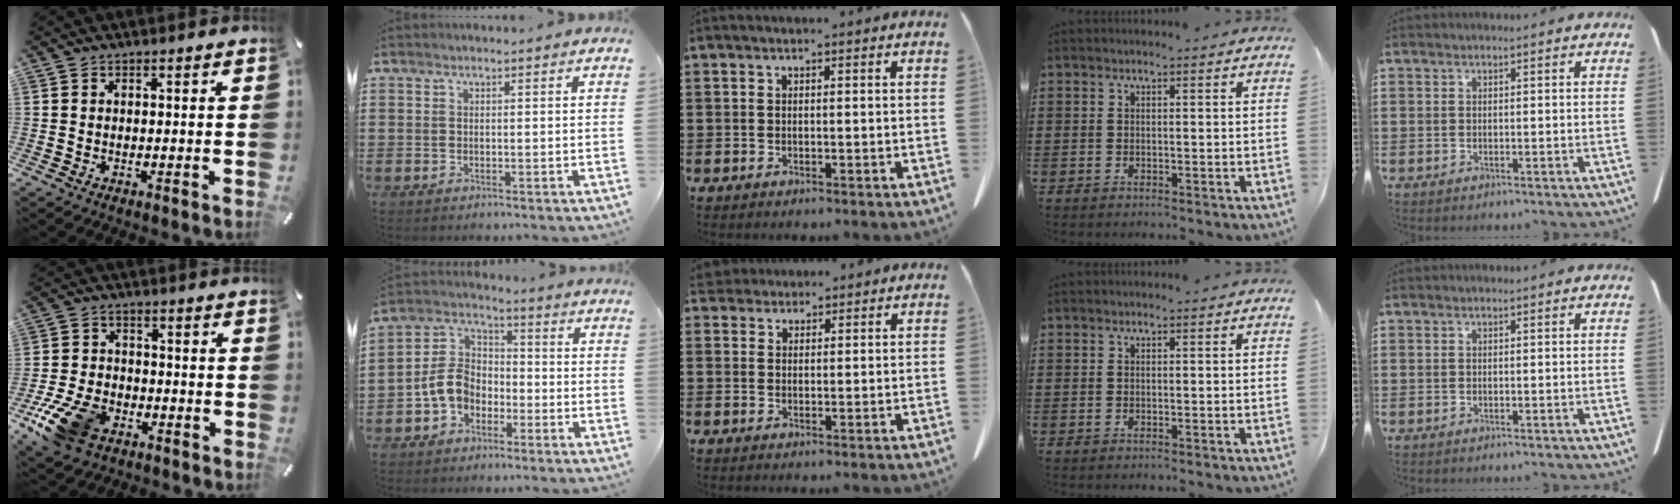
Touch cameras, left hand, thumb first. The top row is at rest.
{"thumb": {"total": 12.4, "force": [-6.8, 7.9, 6.8], "torque": [-0.139, 0.037, -0.120]}, "index": {"total": 7.0, "force": [-2.8, 5.3, 3.8], "torque": [-0.110, 0.007, -0.064]}, "middle": {"total": 2.7, "force": [2.5, 0.9, 0.3], "torque": [-0.014, -0.001, 0.049]}}